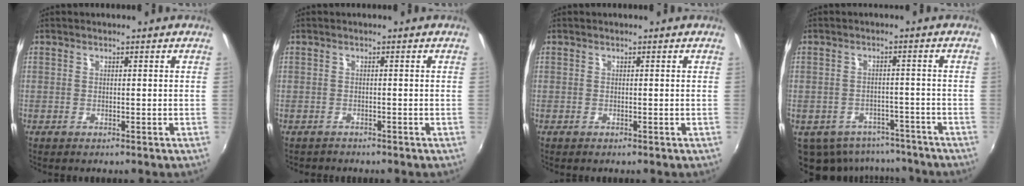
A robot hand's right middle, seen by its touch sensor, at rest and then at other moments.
{"total": 1.2, "force": [-1.1, 0.4, 0.0], "torque": [-0.006, -0.001, -0.017]}
{"total": 0.0}
{"total": 12.2, "force": [-8.9, 7.1, 4.2], "torque": [-0.104, -0.006, -0.108]}